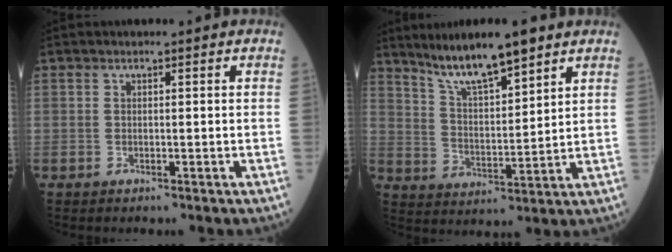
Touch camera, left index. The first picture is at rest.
{"total": 10.6, "force": [8.3, 1.1, 6.5], "torque": [-0.121, 0.005, 0.154]}